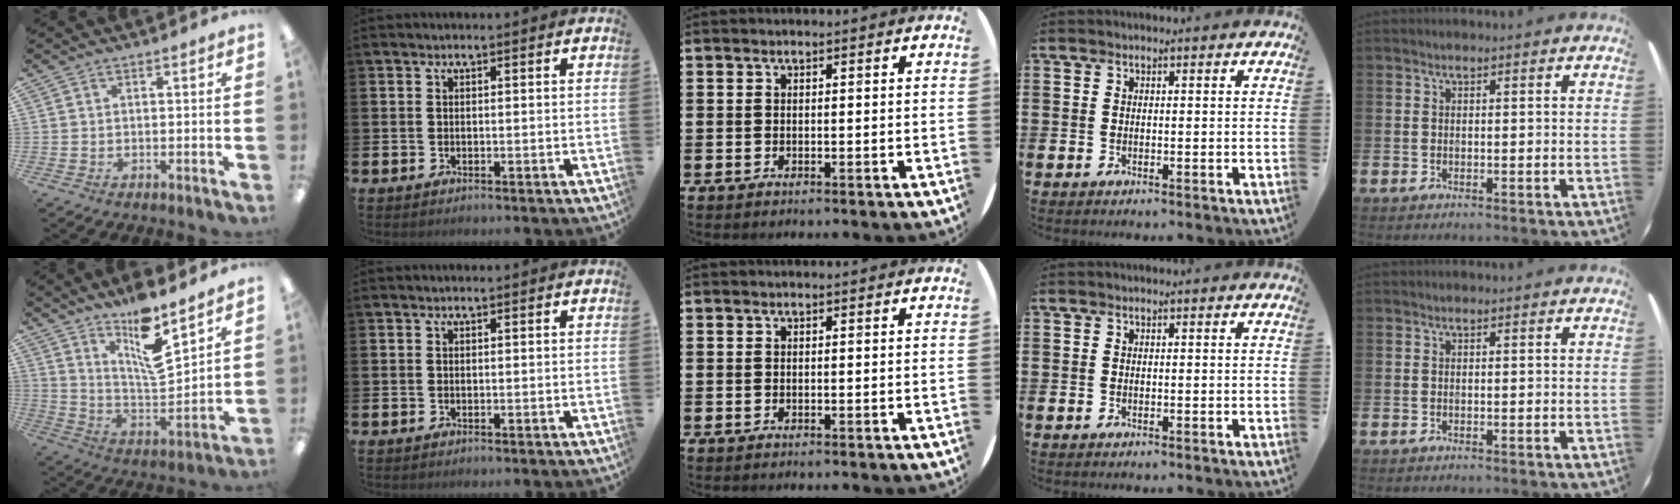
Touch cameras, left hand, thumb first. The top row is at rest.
{"thumb": {"total": 13.6, "force": [9.9, 3.3, 8.8], "torque": [-0.148, -0.066, 0.165]}}